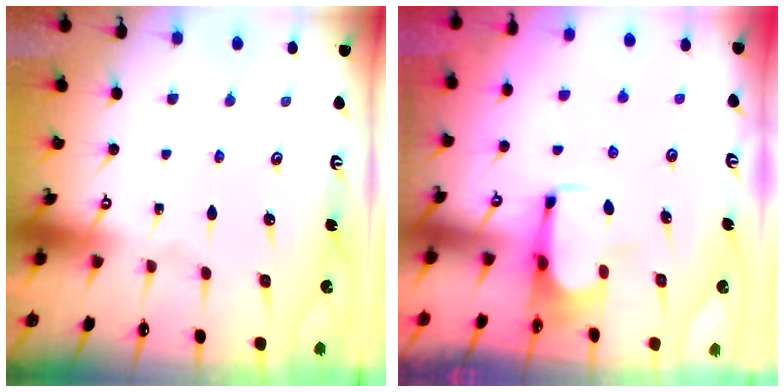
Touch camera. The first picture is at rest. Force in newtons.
{"total": 3.5, "press": 3.5, "slide": 0.2}